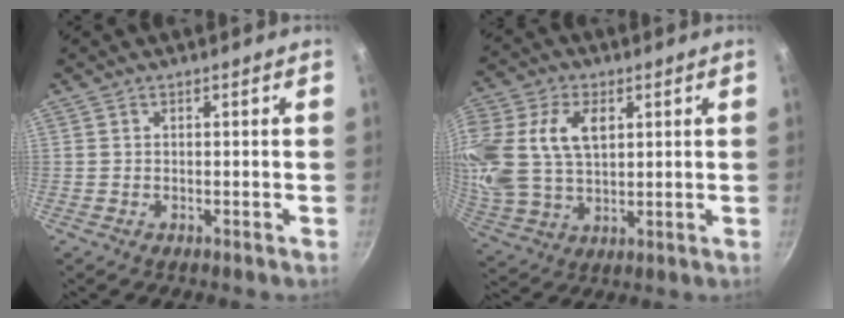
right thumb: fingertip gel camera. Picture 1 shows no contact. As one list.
[{"total": 19.4, "force": [5.4, 13.0, 13.4], "torque": [-0.302, 0.004, 0.106]}]